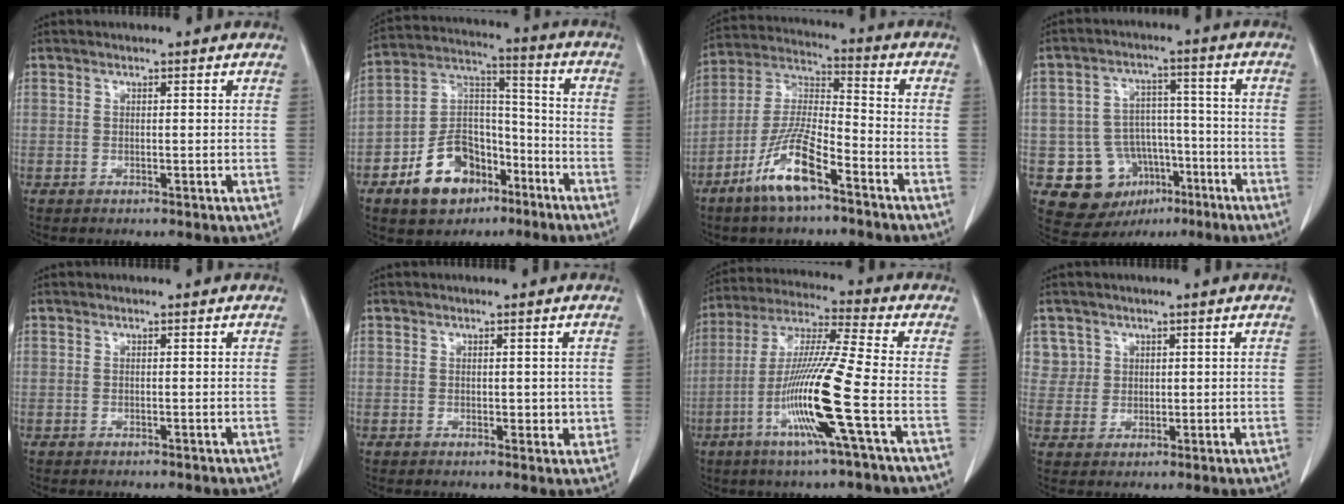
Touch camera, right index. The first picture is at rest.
{"total": 13.0, "force": [-6.9, 8.5, 7.0], "torque": [-0.138, 0.029, -0.115]}
{"total": 11.6, "force": [-6.9, 2.5, 9.1], "torque": [-0.193, -0.009, -0.133]}
{"total": 10.9, "force": [-4.4, 9.3, 3.6], "torque": [-0.054, 0.036, -0.054]}
{"total": 0.0}
{"total": 2.4, "force": [0.3, 1.6, 1.7], "torque": [-0.013, -0.005, 0.007]}
{"total": 14.7, "force": [-4.7, -1.3, 13.8], "torque": [-0.277, -0.016, -0.097]}
{"total": 3.8, "force": [1.9, 3.2, -0.4], "torque": [0.027, 0.003, 0.034]}